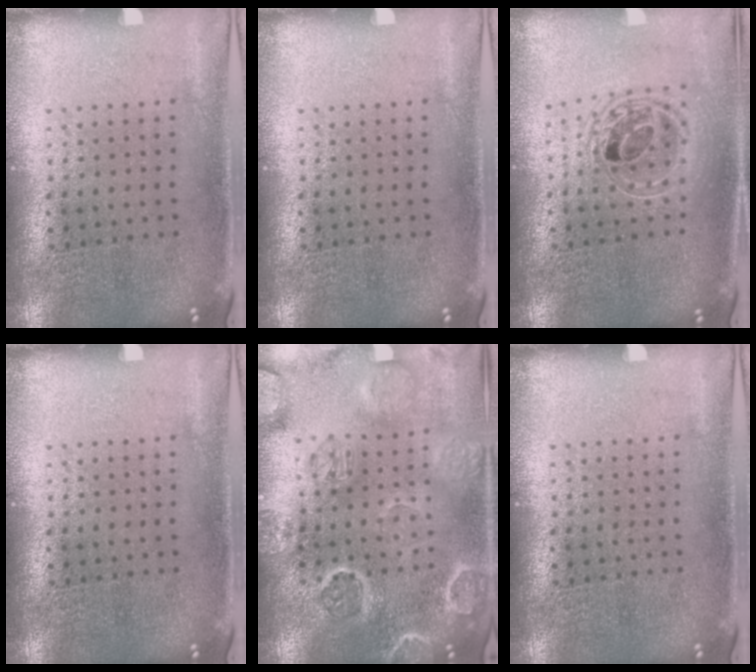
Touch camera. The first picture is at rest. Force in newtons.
{"total": 0.0}
{"total": 1.6, "press": 1.4, "slide": 0.8}
{"total": 0.0}
{"total": 3.3, "press": 3.1, "slide": 1.0}
{"total": 0.0}